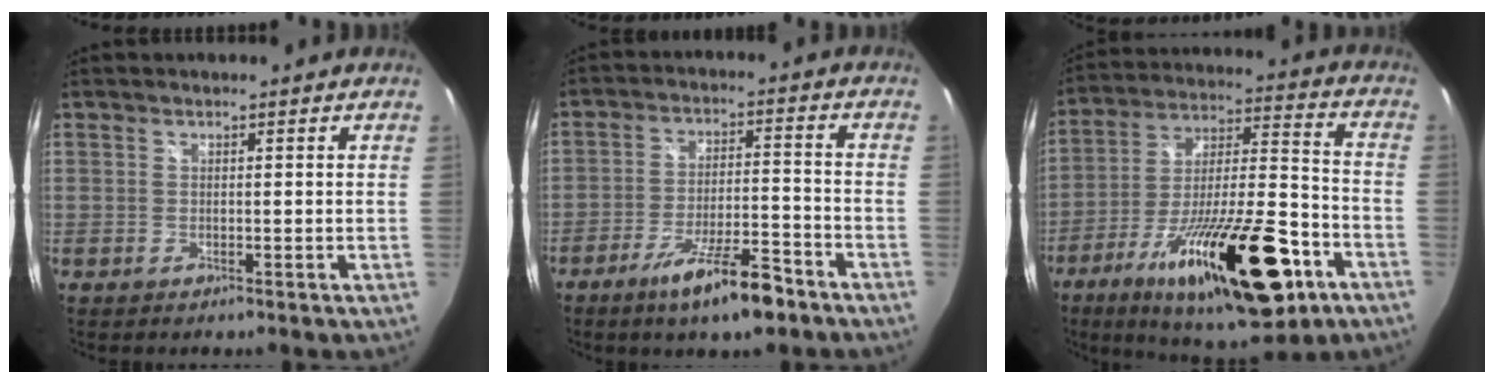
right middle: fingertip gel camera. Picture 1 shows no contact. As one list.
[{"total": 11.3, "force": [-7.8, 2.3, 7.9], "torque": [-0.153, -0.009, -0.124]}, {"total": 27.9, "force": [-14.0, 8.5, 22.6], "torque": [-0.376, -0.031, -0.219]}]